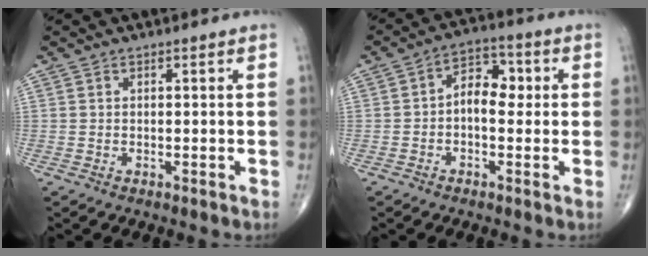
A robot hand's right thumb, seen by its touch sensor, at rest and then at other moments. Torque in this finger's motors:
{"motor_torque": [-0.51, 0.68, 0.41, 0.27, 0.08]}